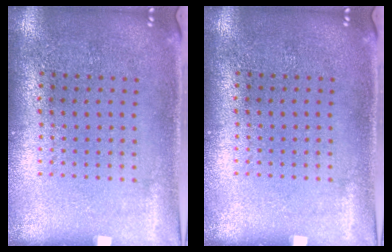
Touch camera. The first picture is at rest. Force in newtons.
{"total": 0.0}